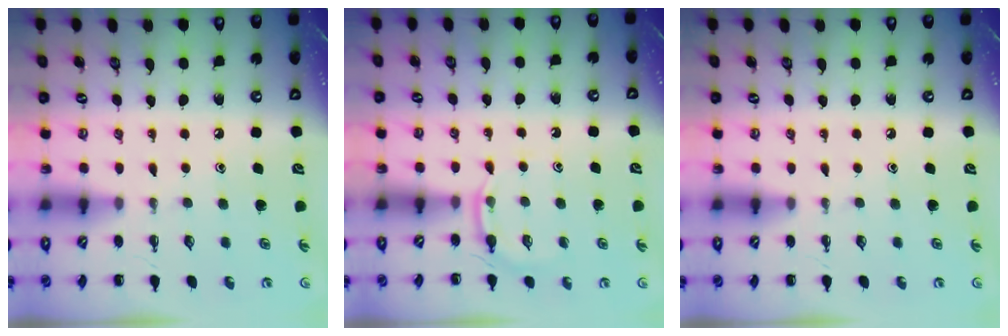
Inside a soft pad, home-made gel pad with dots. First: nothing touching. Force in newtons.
{"total": 5.0, "press": 4.8, "slide": 1.4}
{"total": 0.0}